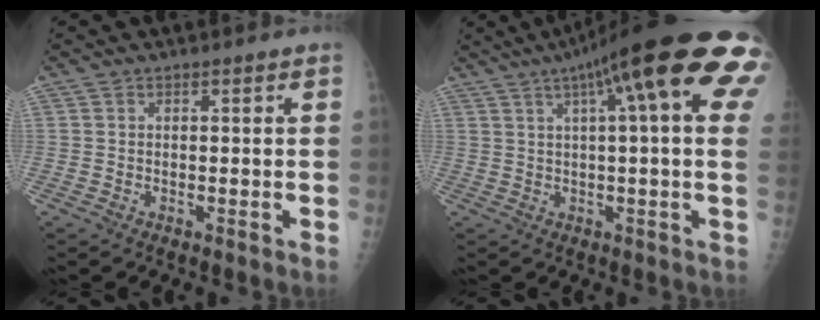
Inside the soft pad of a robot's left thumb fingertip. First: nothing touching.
{"total": 23.4, "force": [9.6, 4.4, 20.8], "torque": [-0.276, 0.034, 0.129]}